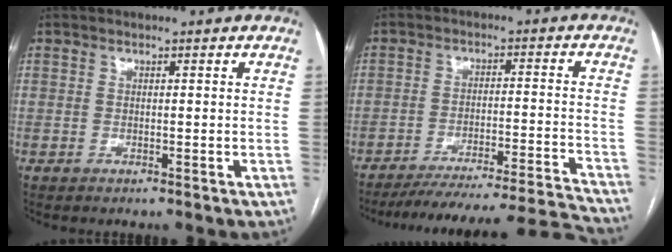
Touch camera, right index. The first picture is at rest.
{"total": 22.1, "force": [-21.1, -0.7, 6.6], "torque": [-0.065, -0.007, -0.286]}